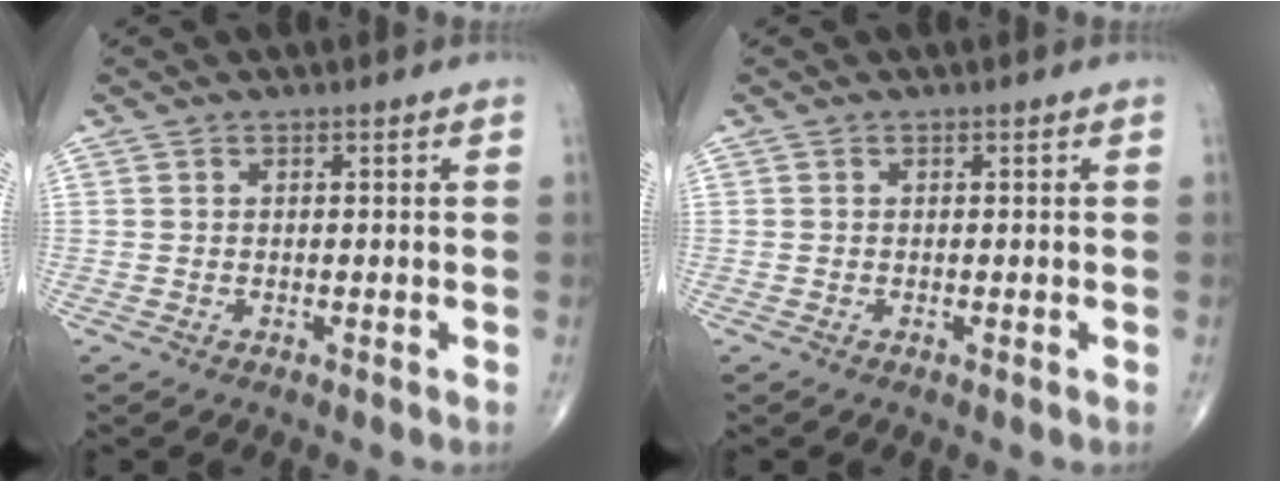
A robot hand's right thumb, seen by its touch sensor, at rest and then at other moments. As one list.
[{"total": 0.0}]